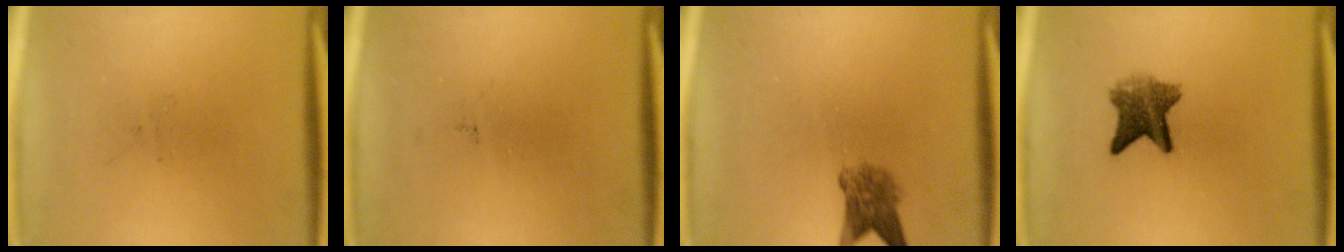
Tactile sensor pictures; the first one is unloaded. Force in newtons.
{"total": 0.0}
{"total": 4.1}
{"total": 5.9}